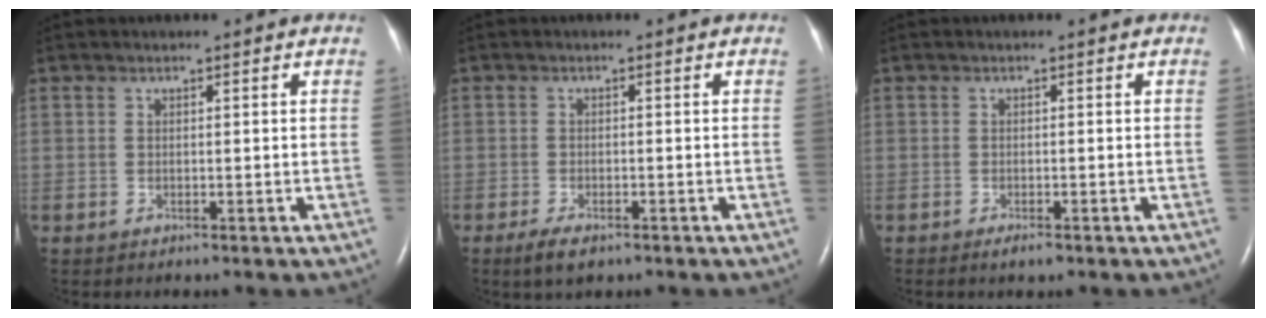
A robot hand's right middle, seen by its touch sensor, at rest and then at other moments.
{"total": 3.3, "force": [-2.1, 1.2, 2.2], "torque": [-0.047, -0.005, -0.033]}
{"total": 1.3, "force": [-0.9, 0.3, 0.9], "torque": [-0.018, -0.003, -0.011]}